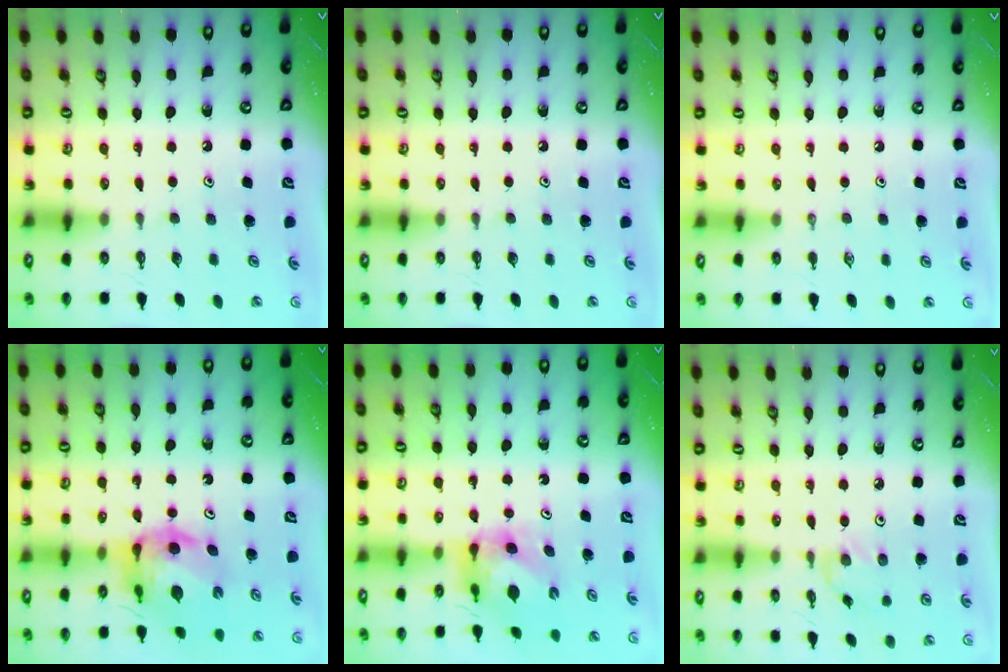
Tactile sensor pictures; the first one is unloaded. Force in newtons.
{"total": 0.0}
{"total": 0.0}
{"total": 9.4, "press": 9.4, "slide": 1.0}
{"total": 6.6, "press": 6.5, "slide": 0.8}
{"total": 1.5, "press": 1.5, "slide": 0.3}